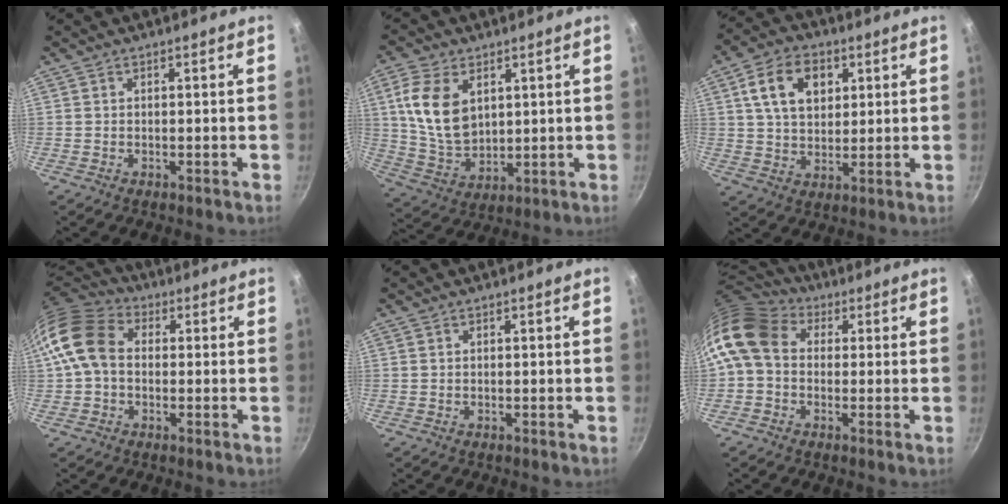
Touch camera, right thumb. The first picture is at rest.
{"total": 12.7, "force": [3.8, 8.3, 8.9], "torque": [-0.152, -0.022, 0.087]}
{"total": 11.2, "force": [3.7, 7.7, 7.3], "torque": [-0.106, -0.002, 0.062]}
{"total": 12.1, "force": [0.5, 9.2, 7.9], "torque": [-0.130, 0.027, -0.008]}
{"total": 0.0}
{"total": 12.0, "force": [1.7, 9.5, 7.3], "torque": [-0.132, 0.022, 0.009]}